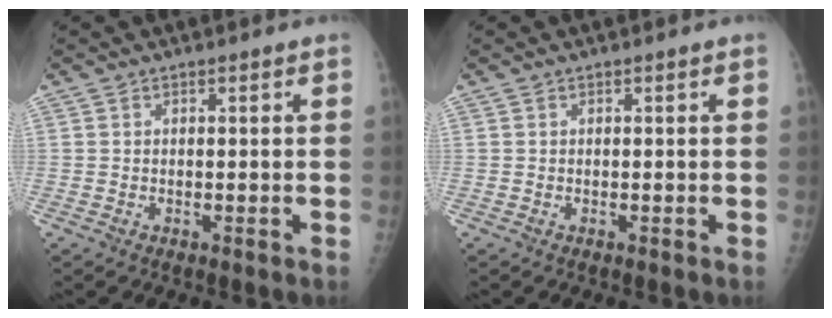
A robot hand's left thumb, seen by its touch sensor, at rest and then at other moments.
{"total": 0.0}